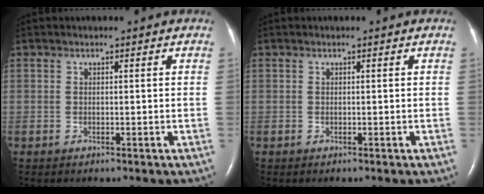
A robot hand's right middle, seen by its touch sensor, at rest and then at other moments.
{"total": 0.0}